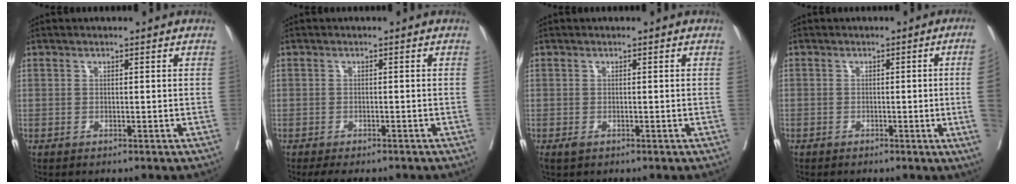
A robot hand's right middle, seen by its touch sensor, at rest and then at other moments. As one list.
[{"total": 4.8, "force": [-4.0, 2.1, 1.8], "torque": [-0.016, -0.003, -0.056]}, {"total": 0.9, "force": [-0.5, 0.5, 0.6], "torque": [-0.011, -0.002, -0.004]}, {"total": 5.4, "force": [-0.9, -1.7, 5.0], "torque": [-0.048, -0.010, -0.014]}]